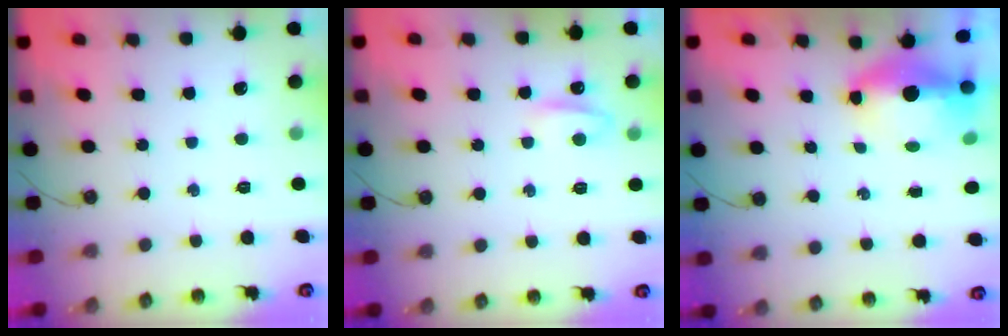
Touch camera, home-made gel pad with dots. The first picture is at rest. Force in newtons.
{"total": 4.8, "press": 4.7, "slide": 0.7}
{"total": 12.5, "press": 7.8, "slide": 9.7}